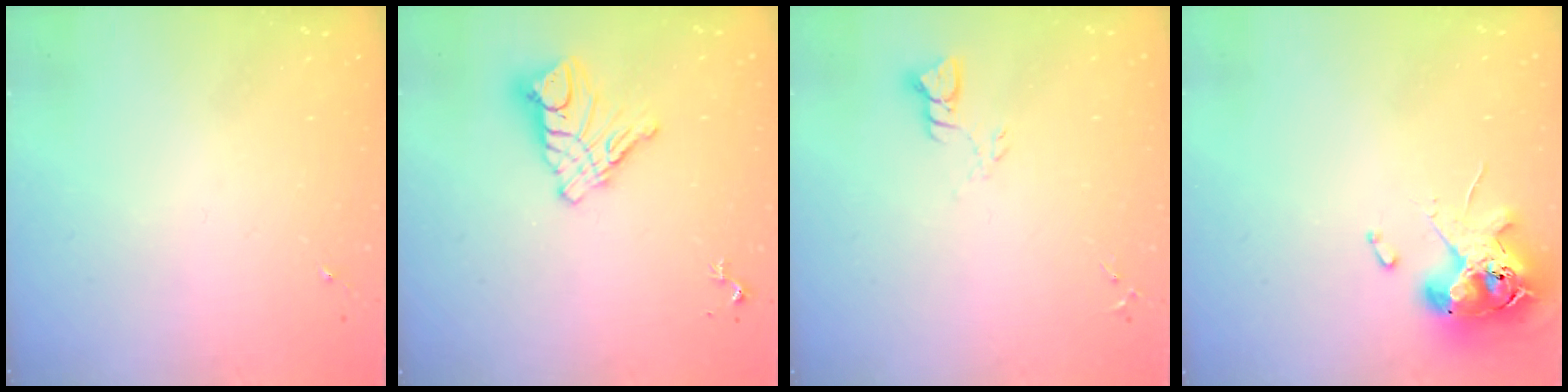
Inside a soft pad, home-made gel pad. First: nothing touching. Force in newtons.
{"total": 11.5, "press": 11.4, "slide": 0.8}
{"total": 2.8, "press": 2.8, "slide": 0.2}
{"total": 11.6, "press": 11.4, "slide": 2.0}